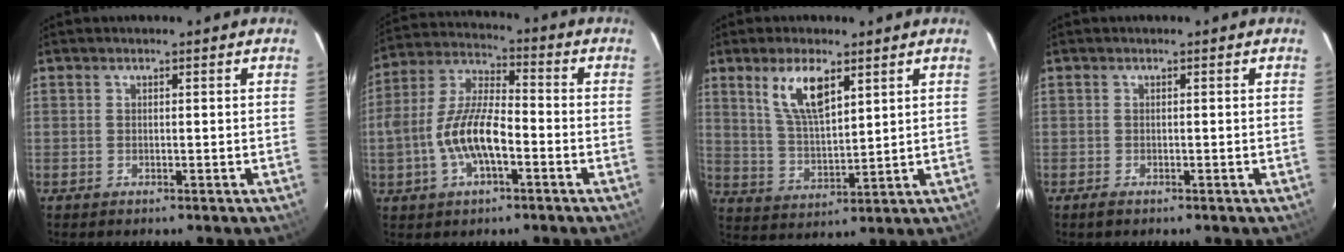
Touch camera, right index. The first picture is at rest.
{"total": 12.6, "force": [-3.8, 5.2, 10.8], "torque": [-0.225, 0.008, -0.069]}
{"total": 9.2, "force": [5.0, 3.4, 7.0], "torque": [-0.128, 0.001, 0.106]}
{"total": 1.0, "force": [-0.7, 0.2, 0.6], "torque": [-0.011, -0.002, -0.013]}